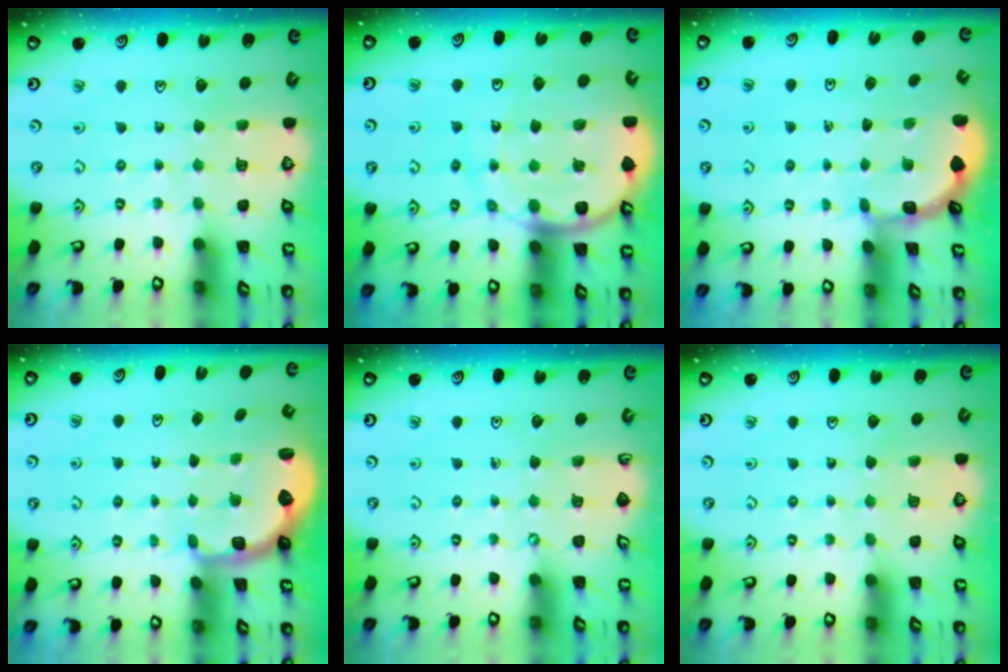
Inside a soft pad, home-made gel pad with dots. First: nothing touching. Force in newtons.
{"total": 13.1, "press": 13.0, "slide": 1.7}
{"total": 1.7, "press": 1.7, "slide": 0.2}
{"total": 2.6, "press": 2.0, "slide": 1.7}
{"total": 0.0}
{"total": 0.0}